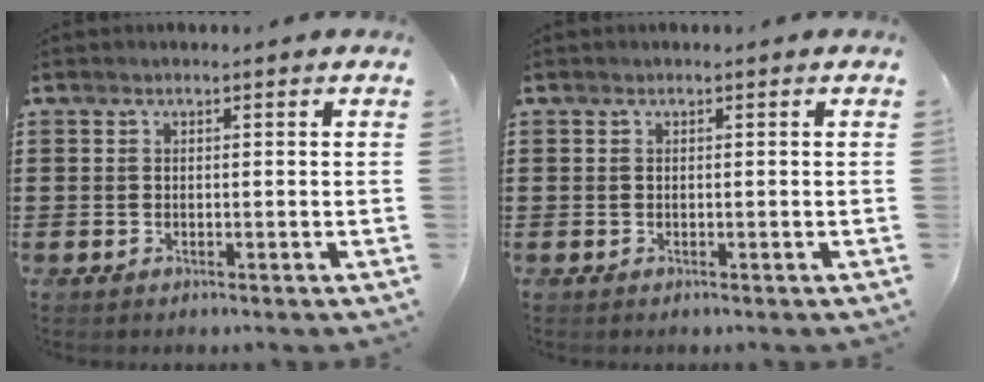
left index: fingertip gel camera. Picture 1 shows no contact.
{"total": 0.0}